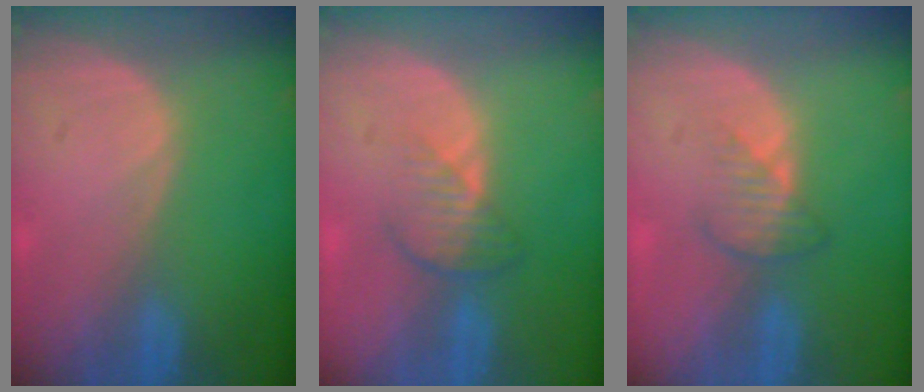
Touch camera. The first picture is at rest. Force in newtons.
{"total": 3.8, "press": 3.3, "slide": 1.8}
{"total": 3.0, "press": 2.8, "slide": 1.1}